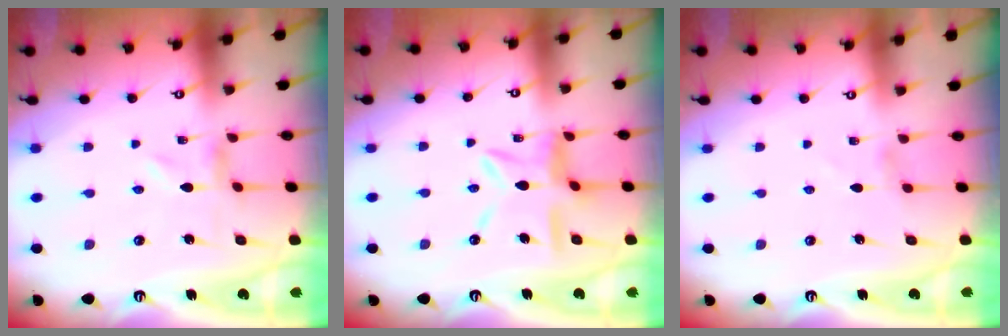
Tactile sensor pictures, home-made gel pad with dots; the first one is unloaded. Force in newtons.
{"total": 12.2, "press": 12.2, "slide": 1.0}
{"total": 1.0, "press": 1.0, "slide": 0.3}